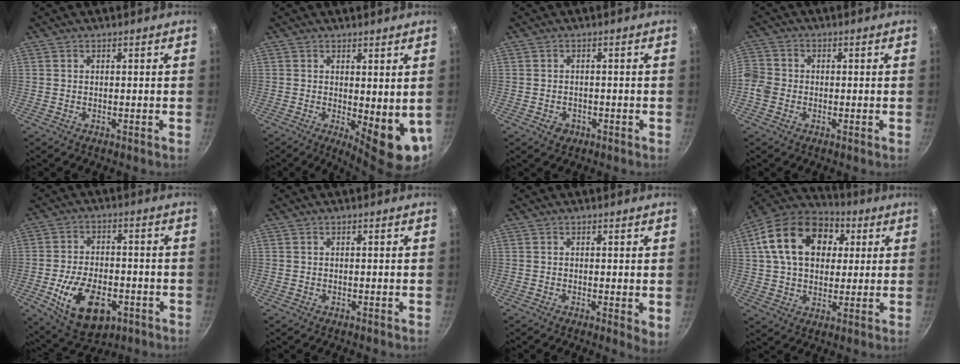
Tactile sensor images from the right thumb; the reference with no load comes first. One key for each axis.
{"total": 9.4, "fx": 0.0, "fy": 3.5, "fz": 8.8, "tx": -0.096, "ty": -0.016, "tz": 0.010}
{"total": 2.3, "fx": -1.1, "fy": 1.9, "fz": 0.9, "tx": -0.013, "ty": 0.007, "tz": -0.008}
{"total": 5.4, "fx": -1.6, "fy": 4.6, "fz": 2.4, "tx": -0.043, "ty": 0.017, "tz": -0.045}
{"total": 14.6, "fx": -5.0, "fy": 8.5, "fz": 10.8, "tx": -0.167, "ty": 0.011, "tz": -0.074}
{"total": 0.0}
{"total": 3.2, "fx": 0.2, "fy": 1.1, "fz": 3.0, "tx": -0.035, "ty": -0.010, "tz": 0.002}
{"total": 20.2, "fx": 5.8, "fy": 14.2, "fz": 13.2, "tx": -0.211, "ty": 0.015, "tz": 0.085}